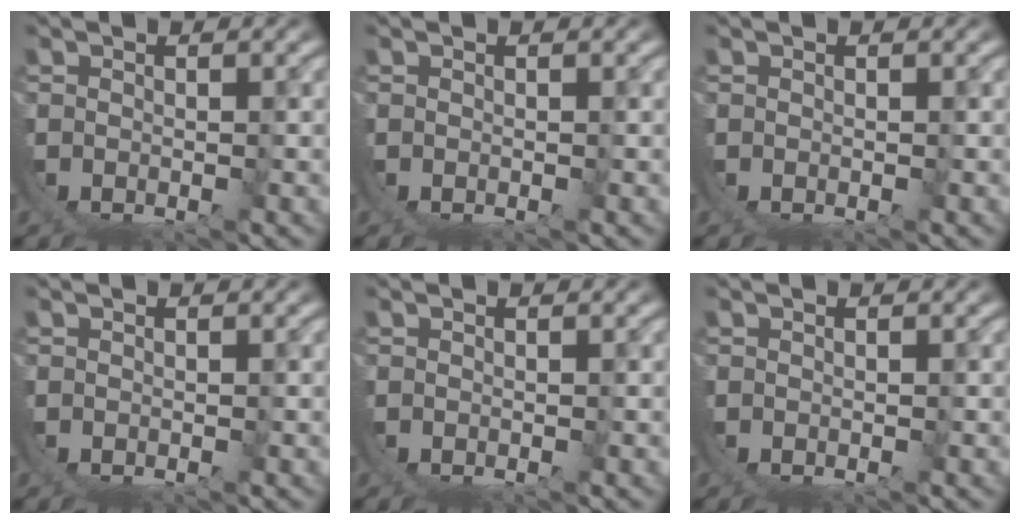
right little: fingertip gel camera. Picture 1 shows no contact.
{"total": 0.0}
{"total": 0.0}
{"total": 0.0}
{"total": 0.0}
{"total": 0.0}